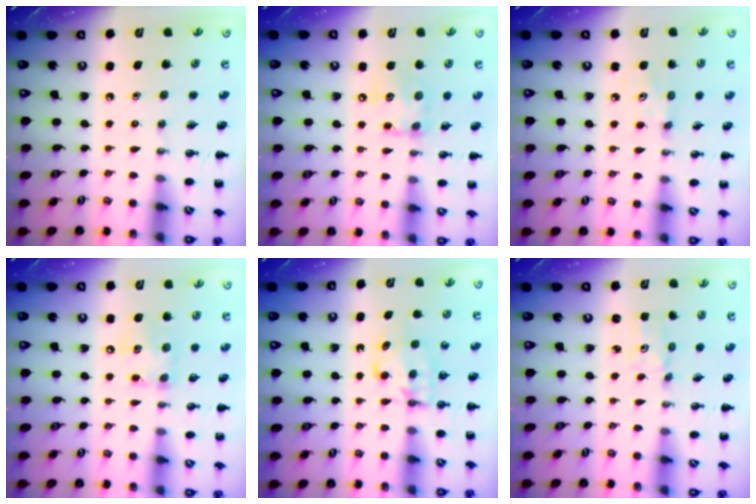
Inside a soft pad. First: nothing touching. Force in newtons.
{"total": 9.6, "press": 9.6, "slide": 0.7}
{"total": 2.8, "press": 2.7, "slide": 0.7}
{"total": 7.0, "press": 6.9, "slide": 0.9}
{"total": 6.0, "press": 6.0, "slide": 0.7}
{"total": 1.5, "press": 1.4, "slide": 0.5}